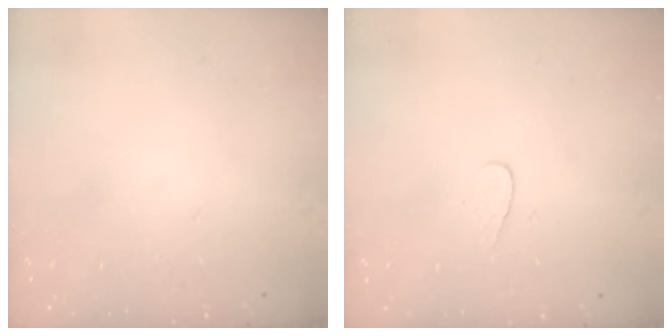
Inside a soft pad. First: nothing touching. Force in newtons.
{"total": 3.9, "press": 3.9, "slide": 0.4}